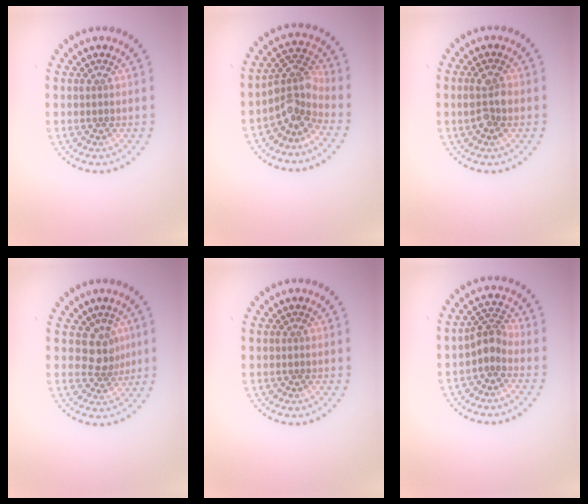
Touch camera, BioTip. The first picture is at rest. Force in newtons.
{"total": 3.5, "press": 2.6, "slide": 2.3}
{"total": 2.5, "press": 2.5, "slide": 0.5}
{"total": 2.4, "press": 1.8, "slide": 1.6}
{"total": 0.0}
{"total": 2.3, "press": 1.8, "slide": 1.4}